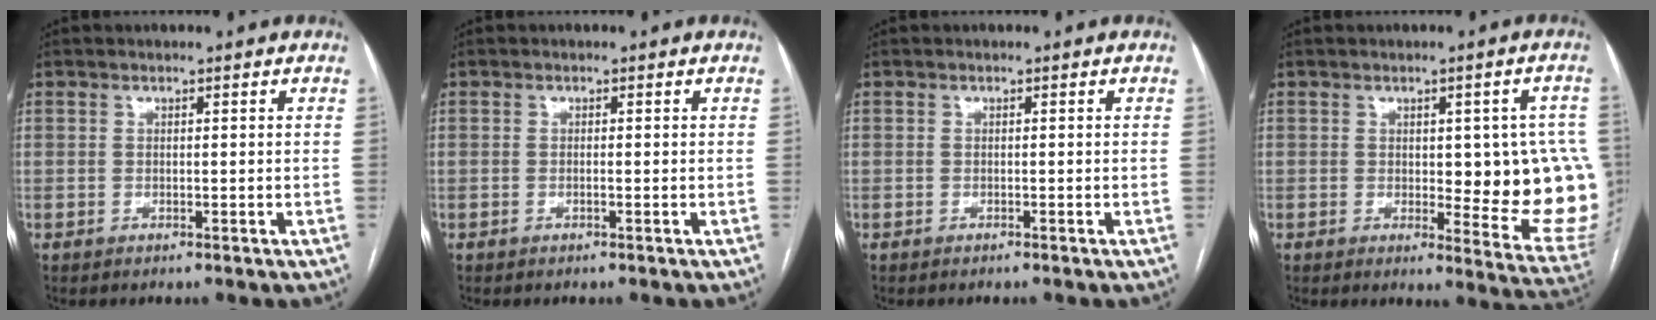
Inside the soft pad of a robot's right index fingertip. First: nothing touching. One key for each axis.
{"total": 0.0}
{"total": 0.0}
{"total": 14.9, "fx": 0.2, "fy": 4.9, "fz": 14.0, "tx": -0.130, "ty": 0.003, "tz": 0.013}